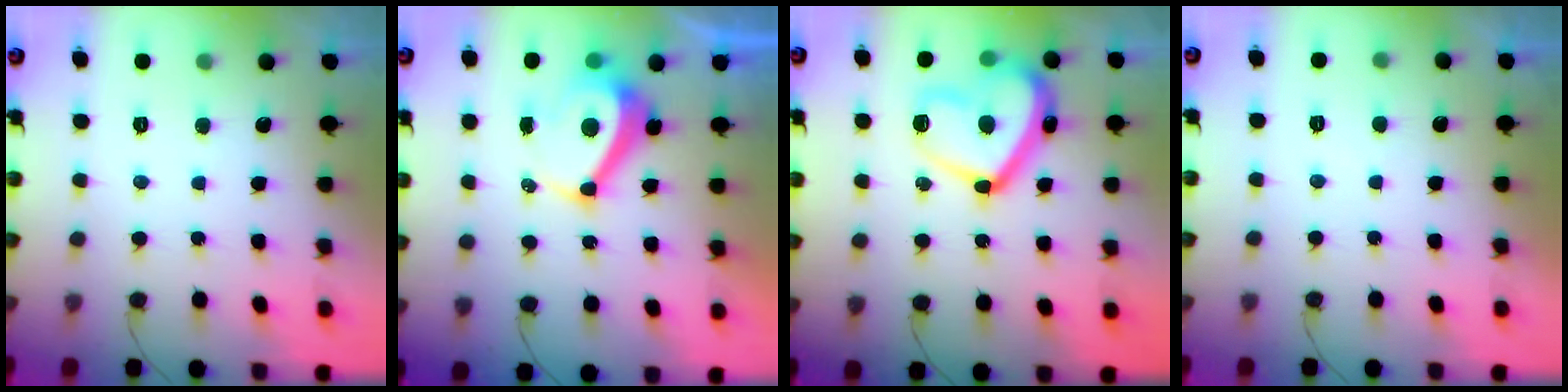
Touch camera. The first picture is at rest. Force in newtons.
{"total": 8.4, "press": 8.3, "slide": 1.1}
{"total": 18.2, "press": 18.1, "slide": 1.7}
{"total": 0.7, "press": 0.5, "slide": 0.5}